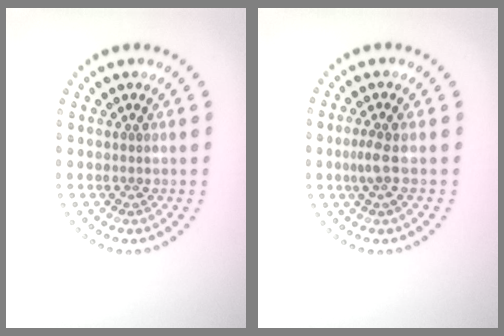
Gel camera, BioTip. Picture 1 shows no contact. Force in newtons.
{"total": 1.8, "press": 1.3, "slide": 1.2}